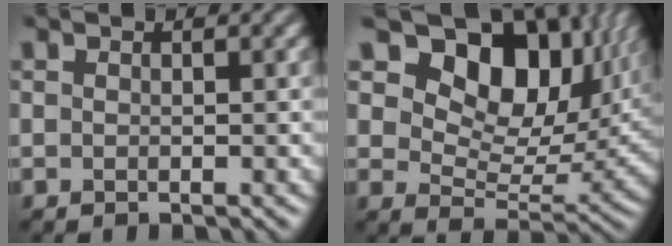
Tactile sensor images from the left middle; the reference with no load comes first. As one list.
[{"total": 12.0, "force": [6.0, 7.4, 7.4], "torque": [-0.115, 0.003, 0.094]}]